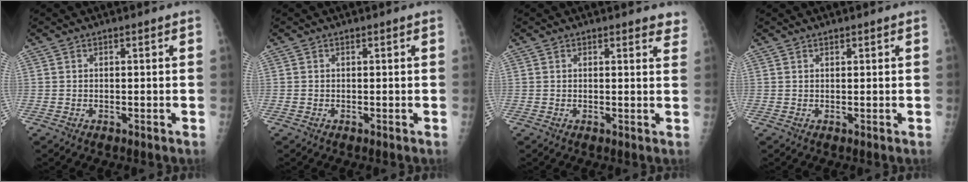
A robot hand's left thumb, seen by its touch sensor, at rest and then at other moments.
{"total": 0.0}
{"total": 3.1, "force": [2.7, 1.0, 1.1], "torque": [0.010, -0.011, 0.017]}
{"total": 0.6, "force": [0.5, 0.2, 0.3], "torque": [-0.005, -0.002, 0.009]}